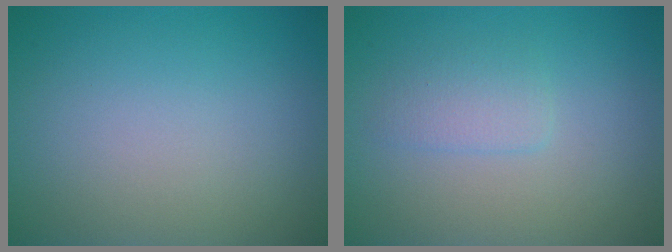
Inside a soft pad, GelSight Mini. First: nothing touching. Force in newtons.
{"total": 1.6, "press": 1.6, "slide": 0.0}